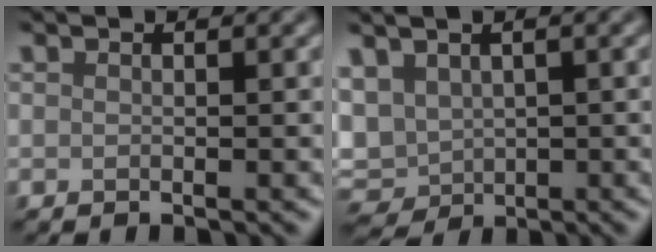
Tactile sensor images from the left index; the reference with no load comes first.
{"total": 4.1, "force": [0.1, 3.0, 2.9], "torque": [-0.059, -0.003, 0.009]}